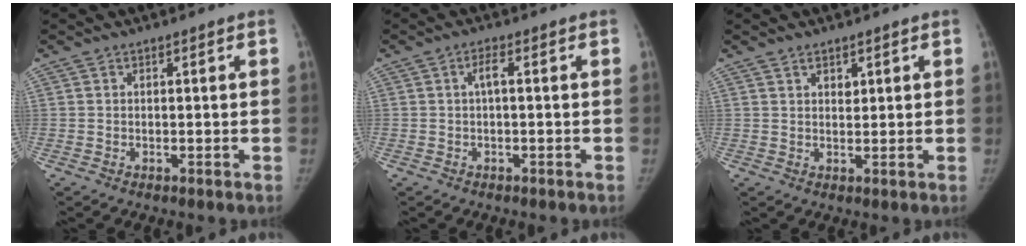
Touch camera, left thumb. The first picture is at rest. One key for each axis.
{"total": 1.9, "fx": 0.1, "fy": 0.4, "fz": 1.9, "tx": -0.040, "ty": 0.009, "tz": 0.002}
{"total": 2.3, "fx": 1.4, "fy": 1.2, "fz": 1.3, "tx": -0.013, "ty": -0.009, "tz": 0.026}